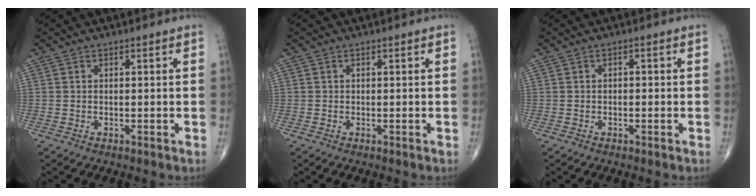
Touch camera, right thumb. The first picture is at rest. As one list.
[{"total": 0.0}, {"total": 0.7, "force": [-0.2, 0.4, 0.4], "torque": [-0.002, 0.004, -0.006]}]